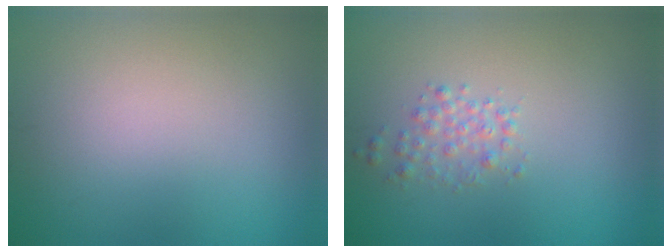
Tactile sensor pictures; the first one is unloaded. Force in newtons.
{"total": 1.6, "press": 1.6, "slide": 0.0}